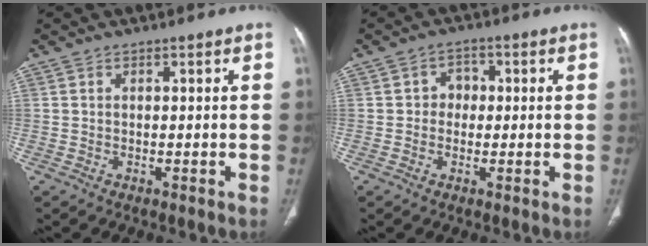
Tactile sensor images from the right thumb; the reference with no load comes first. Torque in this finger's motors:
{"motor_torque": [-0.44, 0.02, -0.41, -0.24, 0.05]}